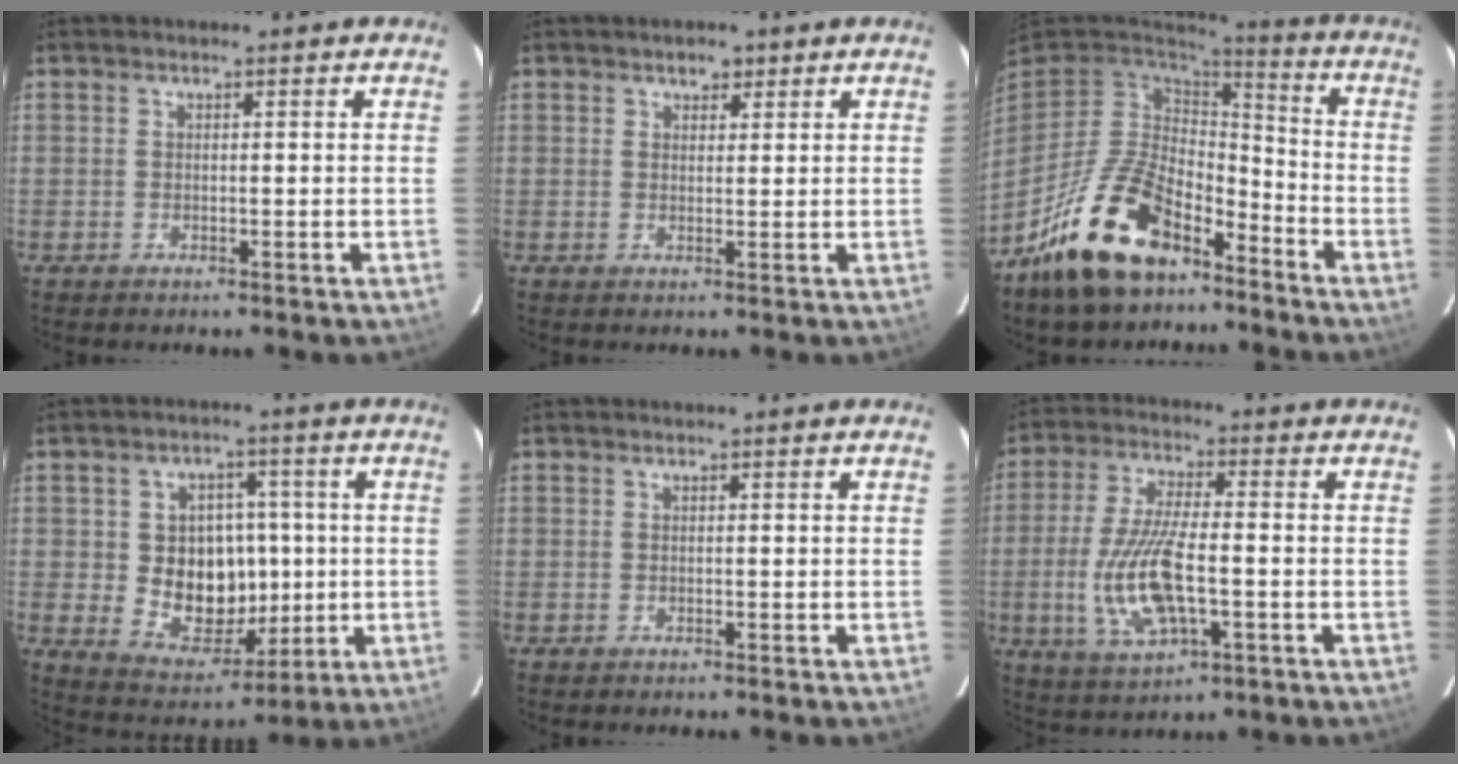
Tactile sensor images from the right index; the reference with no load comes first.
{"total": 2.2, "force": [1.4, 1.5, 0.8], "torque": [-0.007, 0.007, 0.022]}
{"total": 18.4, "force": [-11.6, 9.4, 10.8], "torque": [-0.220, -0.004, -0.197]}
{"total": 12.1, "force": [-0.3, 10.0, 6.7], "torque": [-0.136, 0.007, 0.016]}
{"total": 0.0}
{"total": 13.3, "force": [-2.9, 4.7, 12.2], "torque": [-0.252, -0.008, -0.050]}